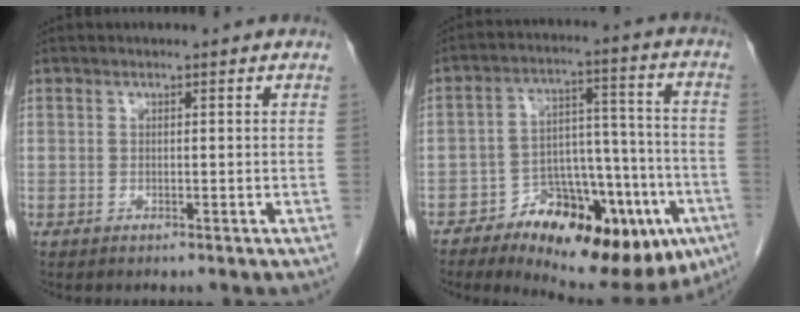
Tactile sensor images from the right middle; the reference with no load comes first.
{"total": 20.5, "force": [-11.2, 8.4, 15.0], "torque": [-0.156, 0.035, -0.156]}